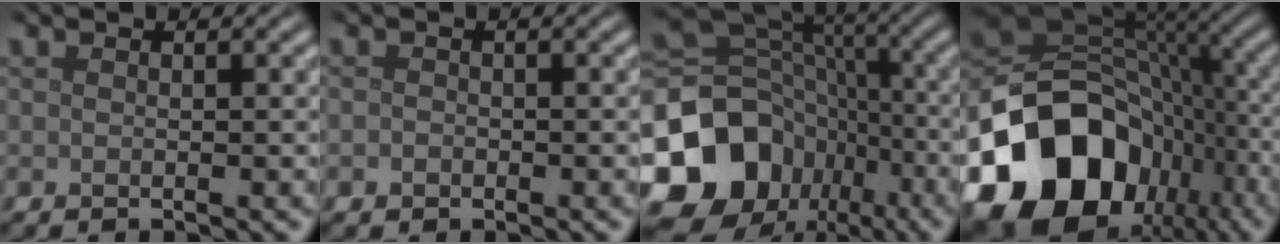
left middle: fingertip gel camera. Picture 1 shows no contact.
{"total": 0.7, "force": [-0.3, 0.5, 0.2], "torque": [-0.003, -0.003, -0.007]}
{"total": 18.5, "force": [-7.7, 14.8, 7.9], "torque": [-0.189, -0.007, -0.132]}
{"total": 17.5, "force": [-8.2, 12.8, 8.6], "torque": [-0.180, -0.034, -0.134]}